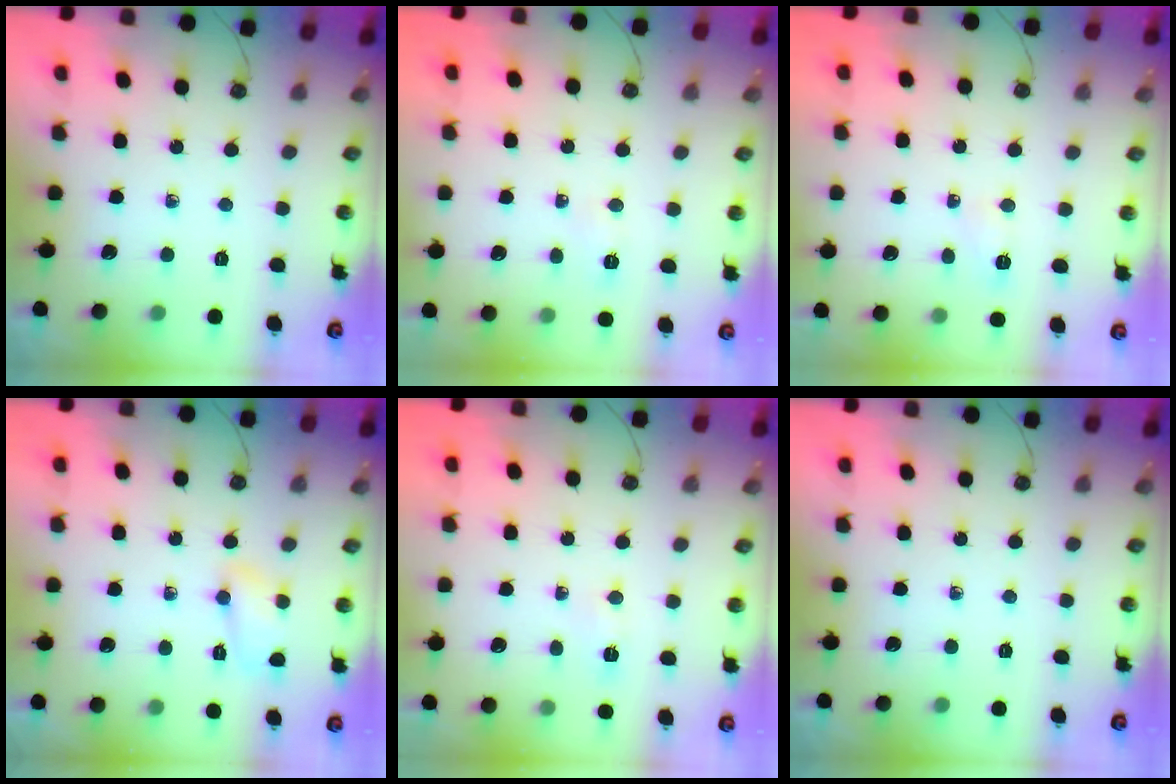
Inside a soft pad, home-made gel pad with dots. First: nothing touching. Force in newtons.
{"total": 4.3, "press": 4.2, "slide": 0.9}
{"total": 3.5, "press": 3.4, "slide": 0.7}
{"total": 8.2, "press": 5.7, "slide": 5.9}
{"total": 3.4, "press": 3.2, "slide": 1.1}
{"total": 0.0}